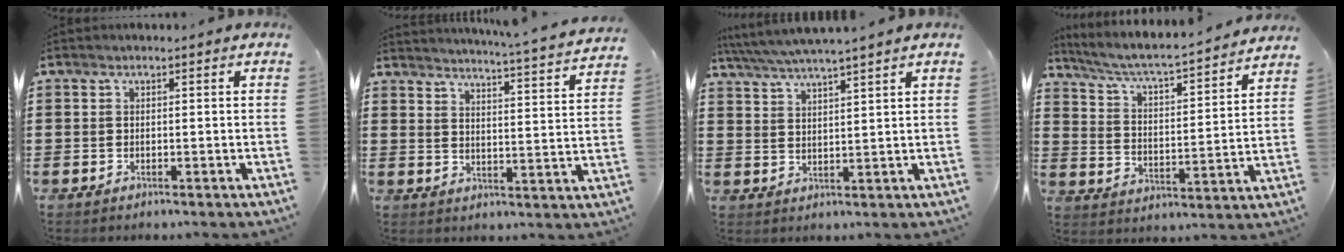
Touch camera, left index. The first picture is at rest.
{"total": 4.1, "force": [3.8, -0.9, 1.0], "torque": [-0.030, -0.039, 0.057]}
{"total": 4.0, "force": [3.8, -0.6, 1.4], "torque": [-0.040, -0.017, 0.066]}
{"total": 4.0, "force": [3.6, -0.2, 1.7], "torque": [-0.054, -0.038, 0.048]}